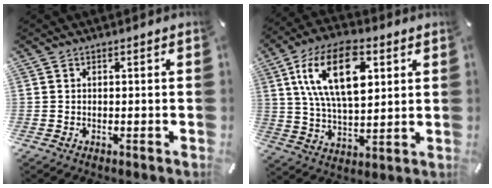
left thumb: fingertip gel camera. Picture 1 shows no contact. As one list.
[{"total": 17.9, "force": [6.4, 9.4, 13.8], "torque": [-0.279, 0.000, 0.104]}]